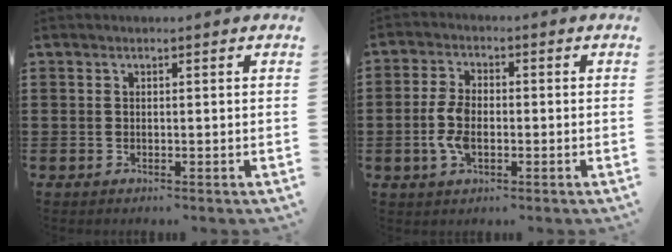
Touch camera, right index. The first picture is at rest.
{"total": 5.2, "force": [-1.1, 2.9, 4.1], "torque": [-0.103, -0.001, -0.027]}